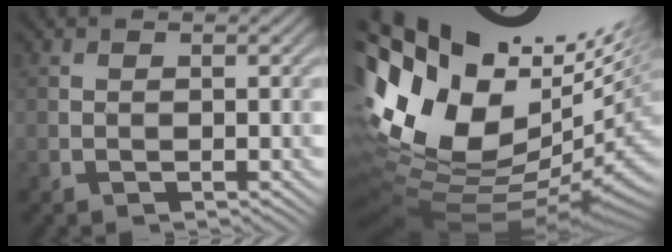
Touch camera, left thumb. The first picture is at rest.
{"total": 19.4, "force": [3.9, 10.2, 16.0], "torque": [-0.293, -0.003, 0.112]}